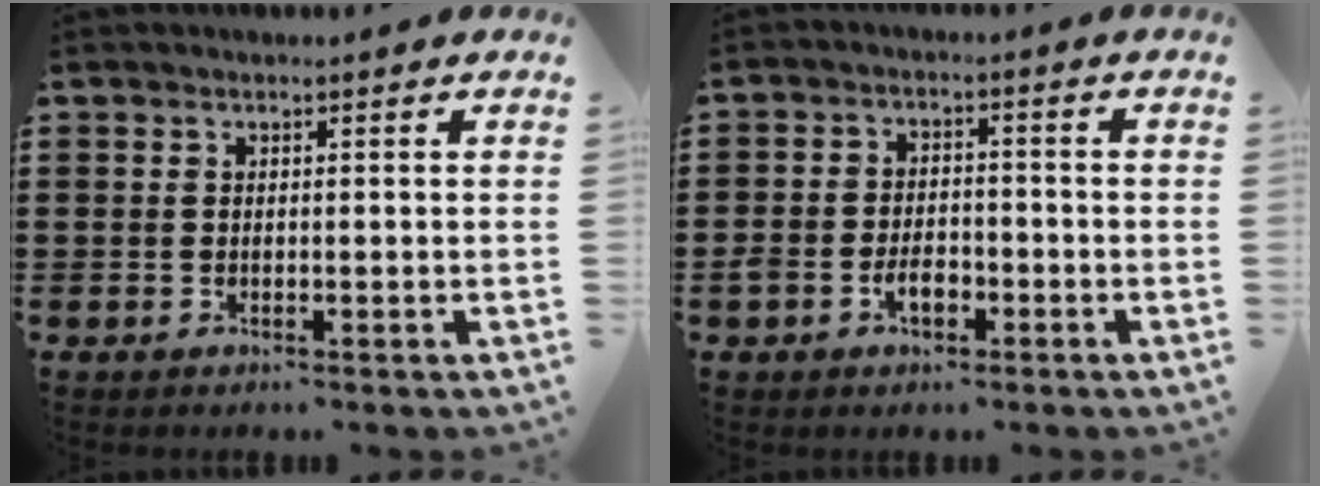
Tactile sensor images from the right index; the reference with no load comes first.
{"total": 4.1, "force": [-2.0, 2.4, 2.5], "torque": [-0.053, 0.005, -0.039]}